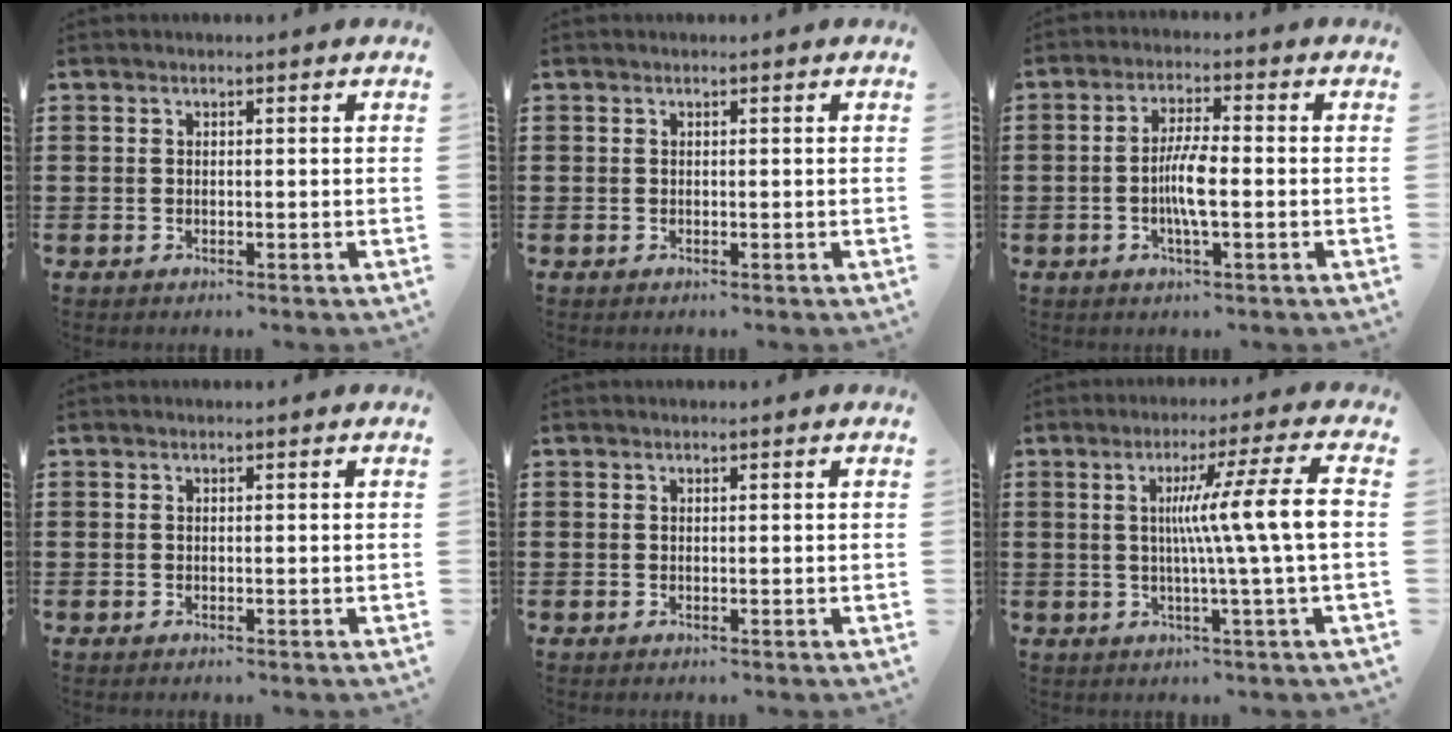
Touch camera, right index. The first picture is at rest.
{"total": 0.0}
{"total": 5.6, "force": [-1.1, 1.1, 5.4], "torque": [-0.109, -0.002, -0.026]}
{"total": 0.0}
{"total": 0.0}
{"total": 11.1, "force": [0.6, -0.7, 11.1], "torque": [-0.194, -0.008, 0.001]}